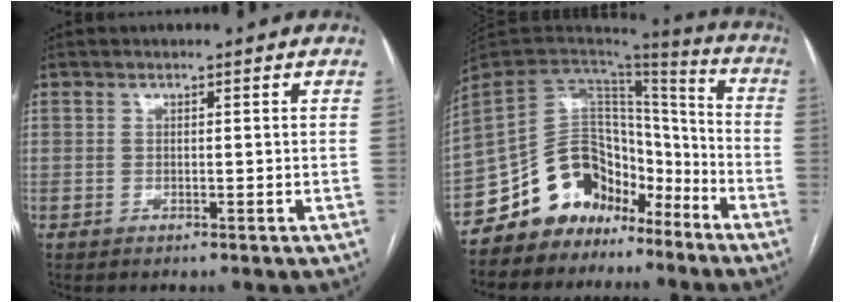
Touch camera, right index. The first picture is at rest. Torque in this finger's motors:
{"motor_torque": [0.57, -0.61, 0.10, 0.00]}